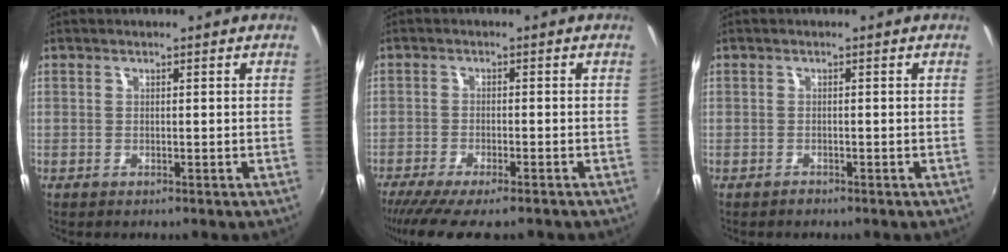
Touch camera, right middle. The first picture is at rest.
{"total": 10.5, "force": [-8.6, 1.8, 5.8], "torque": [-0.130, -0.040, -0.143]}
{"total": 0.7, "force": [-0.7, 0.3, 0.0], "torque": [0.000, 0.001, -0.013]}